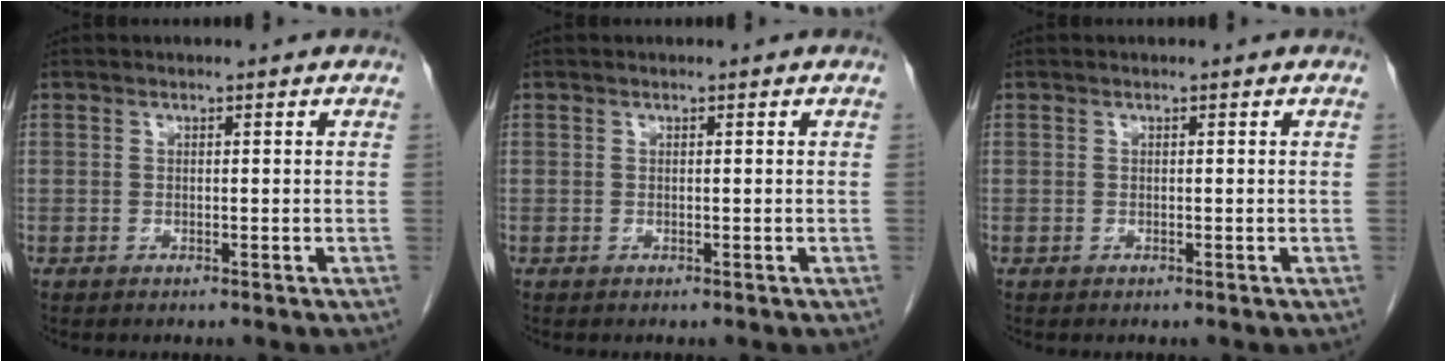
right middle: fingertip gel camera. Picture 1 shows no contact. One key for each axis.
{"total": 0.0}
{"total": 0.0}